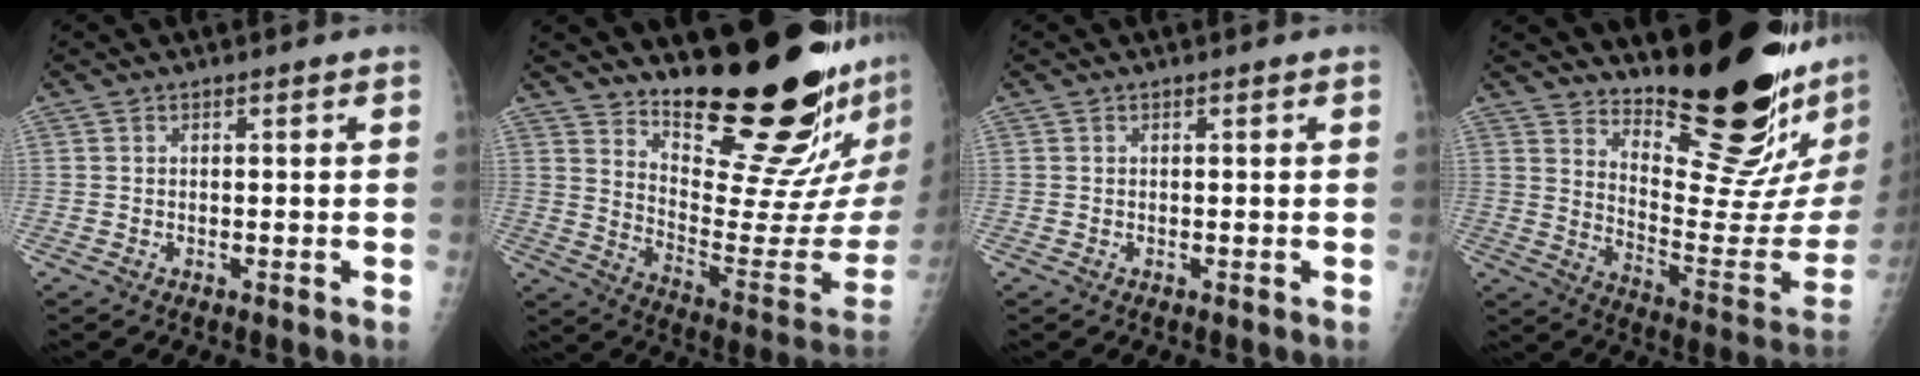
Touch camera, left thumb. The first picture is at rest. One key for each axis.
{"total": 23.8, "fx": 18.2, "fy": 4.5, "fz": 14.7, "tx": -0.188, "ty": -0.162, "tz": 0.274}
{"total": 0.0}
{"total": 24.8, "fx": 18.8, "fy": 4.4, "fz": 15.5, "tx": -0.204, "ty": -0.164, "tz": 0.274}